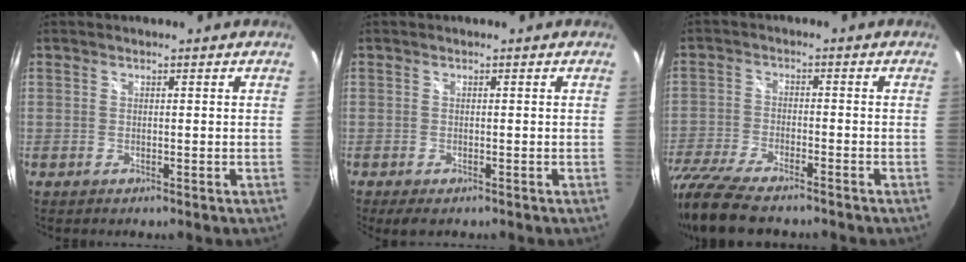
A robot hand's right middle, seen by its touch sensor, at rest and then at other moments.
{"total": 2.8, "force": [-1.9, 1.1, 1.8], "torque": [-0.033, -0.016, -0.028]}
{"total": 15.9, "force": [-13.0, 4.2, 8.1], "torque": [-0.192, -0.047, -0.233]}